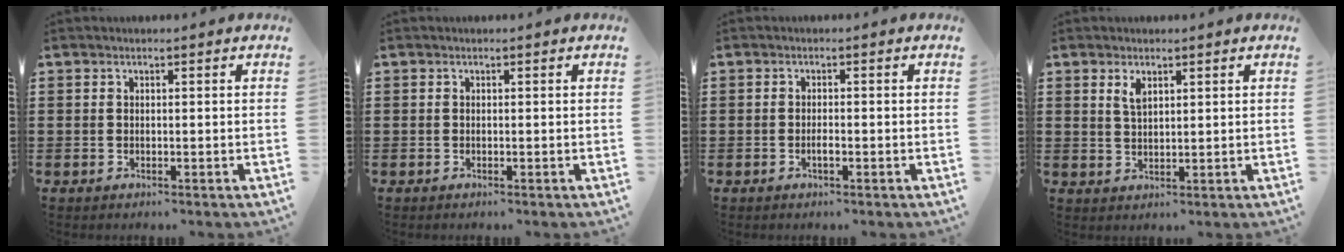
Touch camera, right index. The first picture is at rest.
{"total": 0.0}
{"total": 1.2, "force": [-0.5, 0.3, 1.0], "torque": [-0.021, -0.002, -0.008]}
{"total": 2.4, "force": [1.4, 1.0, 1.7], "torque": [-0.038, 0.003, 0.025]}